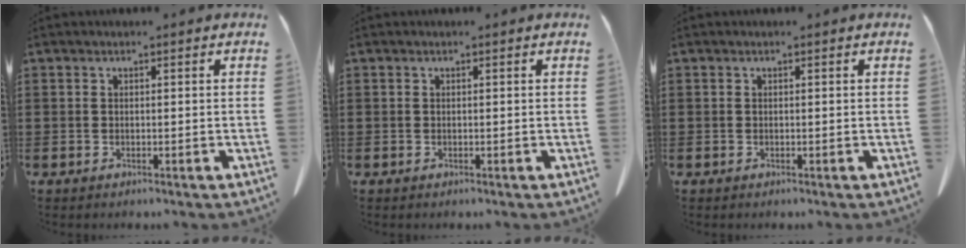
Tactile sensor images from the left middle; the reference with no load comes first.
{"total": 0.0}
{"total": 0.0}